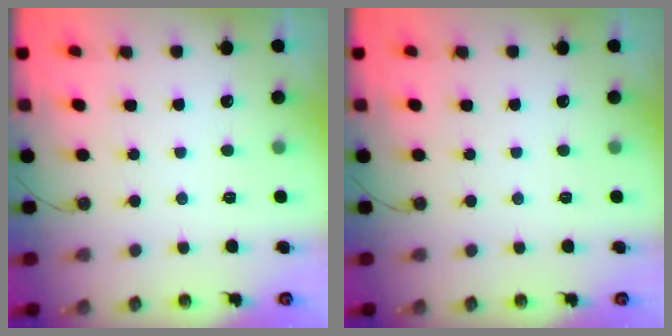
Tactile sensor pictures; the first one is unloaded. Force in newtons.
{"total": 0.0}